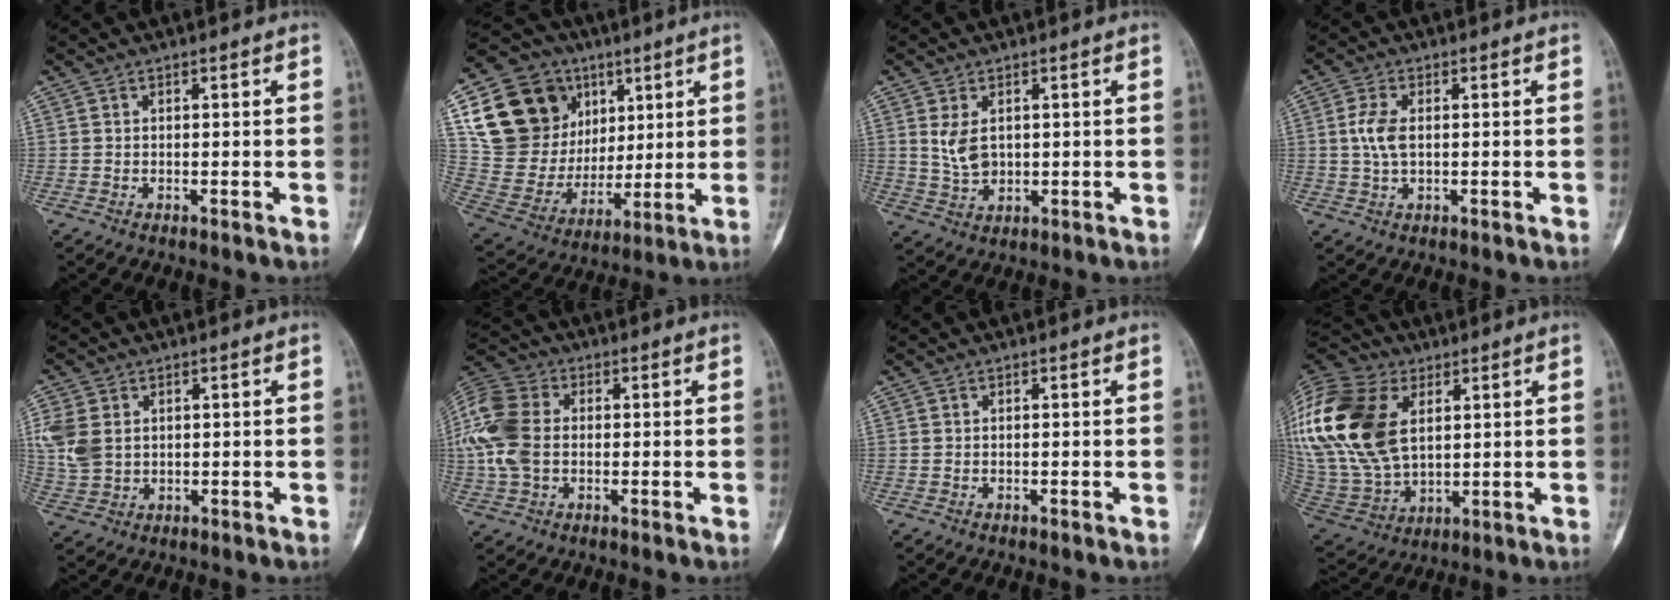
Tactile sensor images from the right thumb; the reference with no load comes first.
{"total": 23.4, "force": [9.2, 18.2, 11.3], "torque": [-0.185, 0.010, 0.187]}
{"total": 4.9, "force": [1.2, 3.2, 3.6], "torque": [-0.057, -0.009, 0.032]}
{"total": 2.8, "force": [0.1, 1.2, 2.5], "torque": [-0.060, 0.003, 0.000]}
{"total": 7.7, "force": [1.7, 5.7, 4.9], "torque": [-0.105, 0.001, 0.043]}
{"total": 13.1, "force": [0.2, 9.3, 9.2], "torque": [-0.208, 0.022, 0.002]}
{"total": 0.0}
{"total": 29.9, "force": [8.5, 19.3, 21.1], "torque": [-0.494, 0.012, 0.172]}